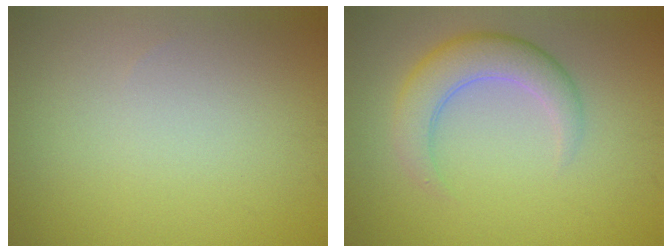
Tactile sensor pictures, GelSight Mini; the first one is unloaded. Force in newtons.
{"total": 4.4, "press": 4.4, "slide": 0.3}